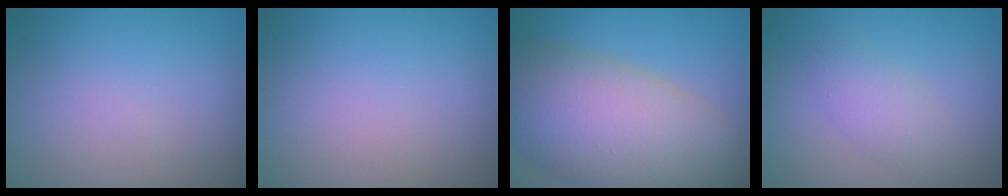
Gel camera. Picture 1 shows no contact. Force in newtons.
{"total": 0.0}
{"total": 12.7, "press": 12.6, "slide": 0.8}
{"total": 2.8, "press": 2.8, "slide": 0.0}